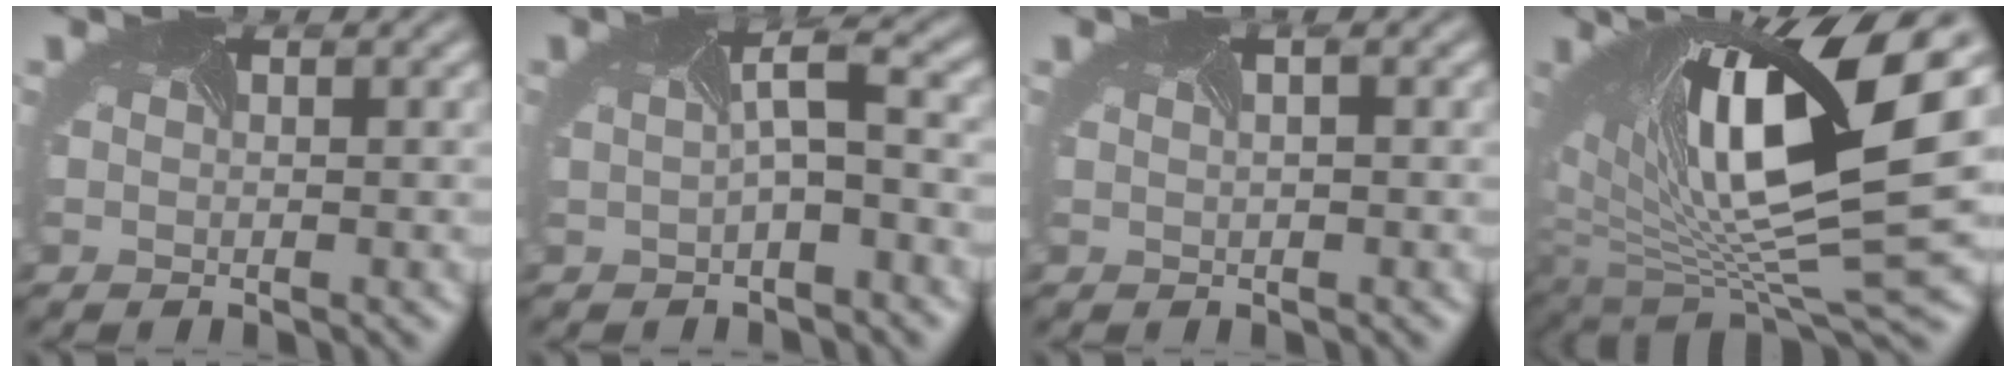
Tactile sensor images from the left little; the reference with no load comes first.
{"total": 2.3, "force": [-1.0, 0.3, 2.0], "torque": [-0.050, 0.005, -0.010]}
{"total": 0.8, "force": [-0.2, 0.4, 0.6], "torque": [-0.009, 0.003, 0.005]}
{"total": 14.7, "force": [3.6, 4.3, 13.6], "torque": [-0.243, -0.005, 0.074]}